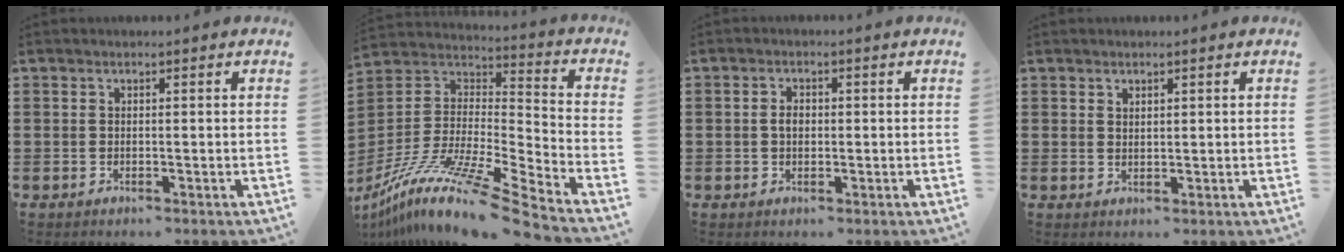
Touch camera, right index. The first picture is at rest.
{"total": 13.8, "force": [-11.0, 0.1, 8.3], "torque": [-0.166, 0.002, -0.211]}
{"total": 2.0, "force": [0.0, 1.3, 1.5], "torque": [-0.030, 0.006, -0.001]}
{"total": 1.3, "force": [1.2, 0.6, 0.2], "torque": [-0.004, 0.002, 0.022]}